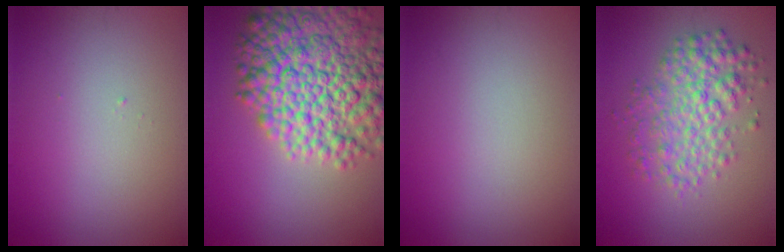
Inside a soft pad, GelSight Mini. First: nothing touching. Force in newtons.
{"total": 12.3, "press": 12.3, "slide": 0.5}
{"total": 0.0}
{"total": 4.8, "press": 4.8, "slide": 0.0}